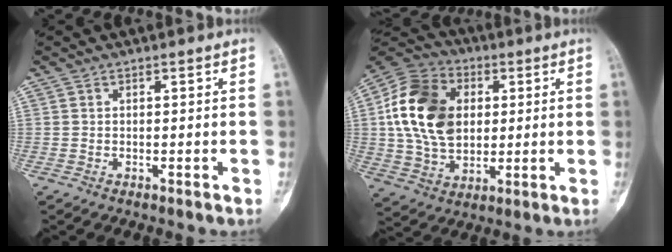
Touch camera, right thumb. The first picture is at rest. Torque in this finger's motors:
{"motor_torque": [1.61, 1.65, 0.84, -0.63, 0.44]}